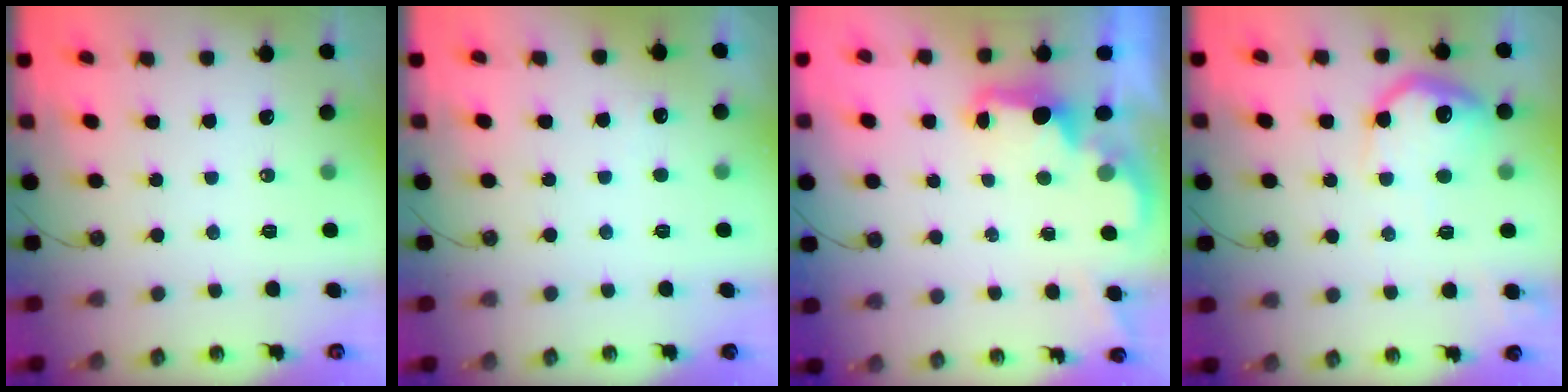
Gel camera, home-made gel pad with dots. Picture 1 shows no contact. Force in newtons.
{"total": 2.1, "press": 1.9, "slide": 0.9}
{"total": 2.3, "press": 2.2, "slide": 0.8}
{"total": 13.3, "press": 13.3, "slide": 0.5}